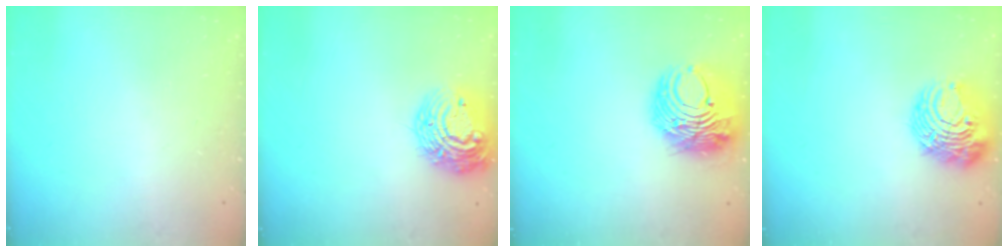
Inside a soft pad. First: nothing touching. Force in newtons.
{"total": 16.0, "press": 16.0, "slide": 1.3}
{"total": 11.4, "press": 11.4, "slide": 1.3}
{"total": 11.1, "press": 11.0, "slide": 1.4}